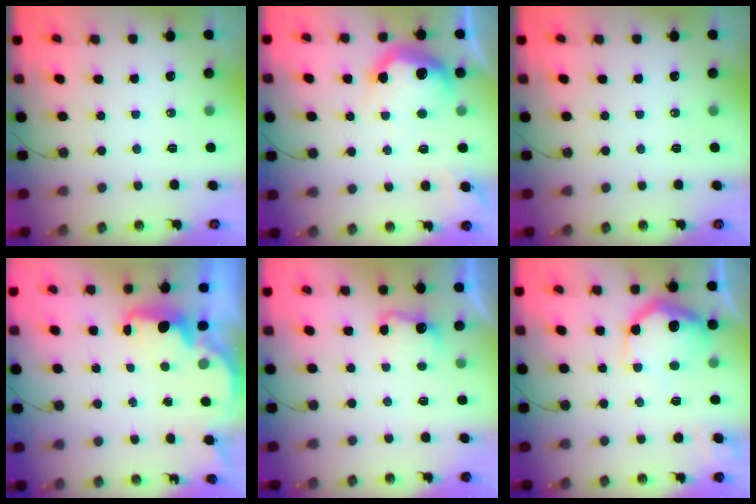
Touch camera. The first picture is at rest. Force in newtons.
{"total": 17.8, "press": 17.7, "slide": 1.6}
{"total": 0.0}
{"total": 2.4, "press": 2.3, "slide": 0.8}
{"total": 3.0, "press": 2.8, "slide": 1.0}
{"total": 18.4, "press": 18.3, "slide": 1.3}